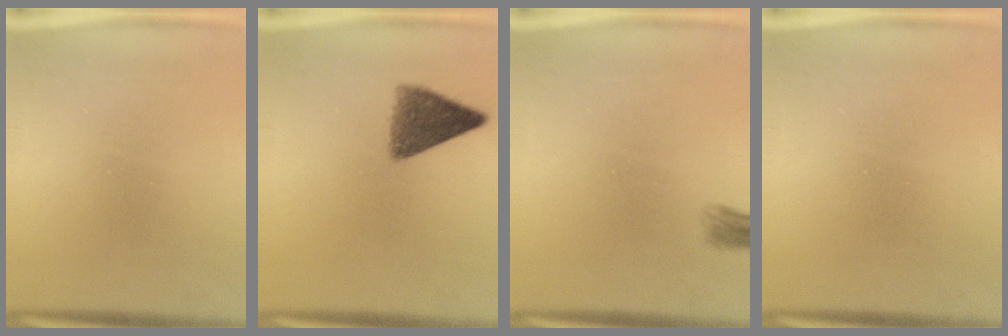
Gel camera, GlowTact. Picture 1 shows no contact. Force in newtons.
{"total": 6.8}
{"total": 1.6}
{"total": 0.0}